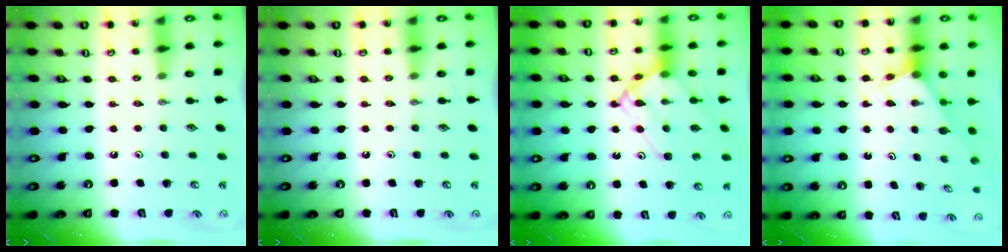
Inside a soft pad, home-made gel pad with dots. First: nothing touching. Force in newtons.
{"total": 0.0}
{"total": 14.4, "press": 14.4, "slide": 1.4}
{"total": 2.7, "press": 2.7, "slide": 0.2}